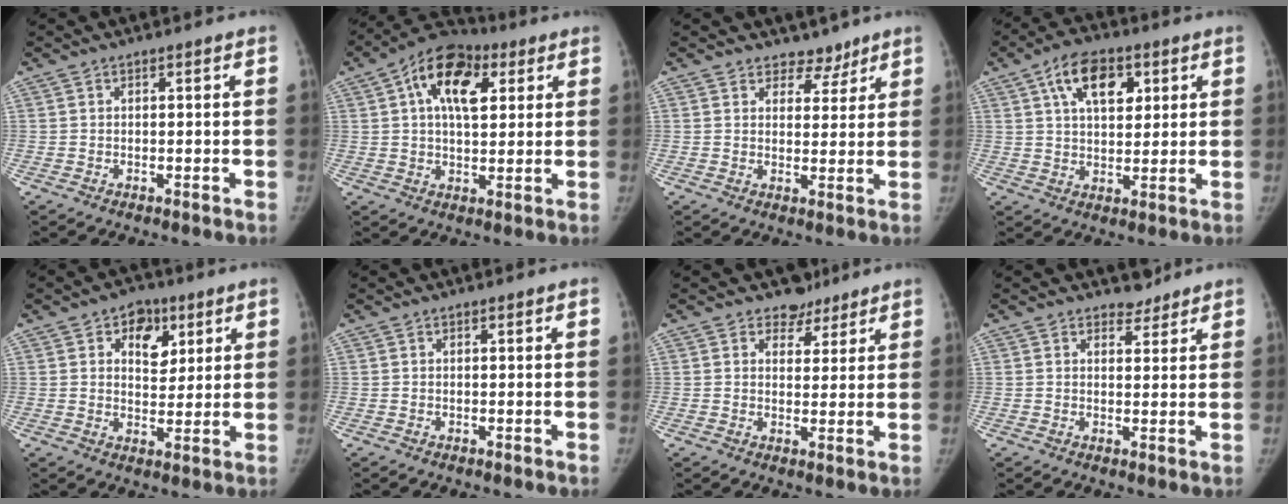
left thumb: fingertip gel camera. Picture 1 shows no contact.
{"total": 13.8, "force": [5.0, 7.8, 10.3], "torque": [-0.147, 0.006, 0.073]}
{"total": 4.4, "force": [3.6, 2.7, 0.3], "torque": [0.027, -0.024, 0.049]}
{"total": 10.9, "force": [4.6, 6.2, 7.7], "torque": [-0.103, -0.009, 0.075]}
{"total": 7.7, "force": [3.5, 5.4, 4.3], "torque": [-0.024, -0.012, 0.048]}
{"total": 0.0}
{"total": 4.3, "force": [3.3, 2.8, 0.0], "torque": [0.029, -0.021, 0.046]}
{"total": 2.8, "force": [2.5, 1.4, 0.1], "torque": [0.017, -0.017, 0.032]}